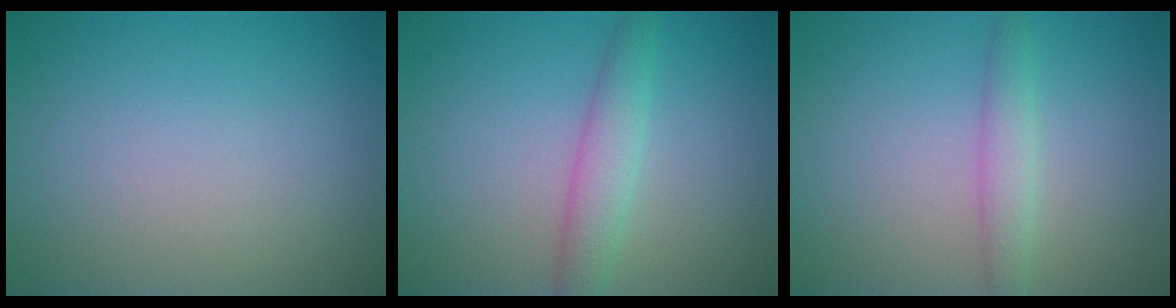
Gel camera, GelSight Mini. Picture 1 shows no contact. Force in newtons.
{"total": 2.6, "press": 2.6, "slide": 0.0}
{"total": 1.8, "press": 1.8, "slide": 0.1}